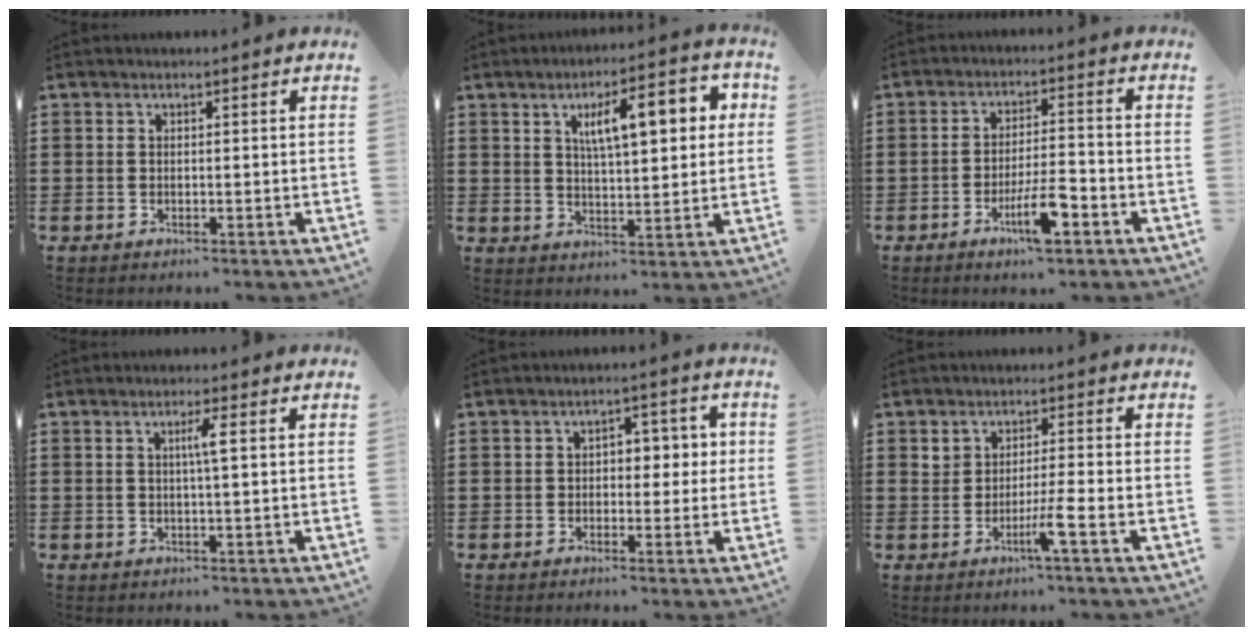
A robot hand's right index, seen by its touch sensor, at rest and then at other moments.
{"total": 9.2, "force": [3.1, 3.1, 8.1], "torque": [-0.138, 0.003, 0.045]}
{"total": 7.5, "force": [-3.6, 1.7, 6.3], "torque": [-0.119, -0.002, -0.065]}
{"total": 2.4, "force": [0.4, -0.2, 2.4], "torque": [-0.046, -0.003, 0.003]}
{"total": 3.9, "force": [-0.2, 2.8, 2.7], "torque": [-0.044, 0.005, -0.013]}
{"total": 4.0, "force": [-1.5, 0.0, 3.7], "torque": [-0.064, -0.008, -0.028]}